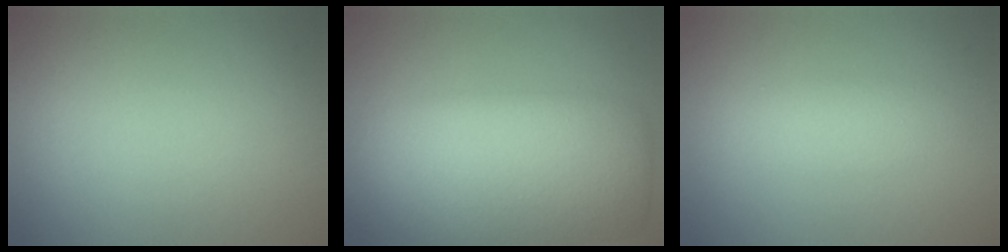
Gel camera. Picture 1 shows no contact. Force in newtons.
{"total": 10.8, "press": 10.8, "slide": 0.4}
{"total": 1.9, "press": 1.9, "slide": 0.1}